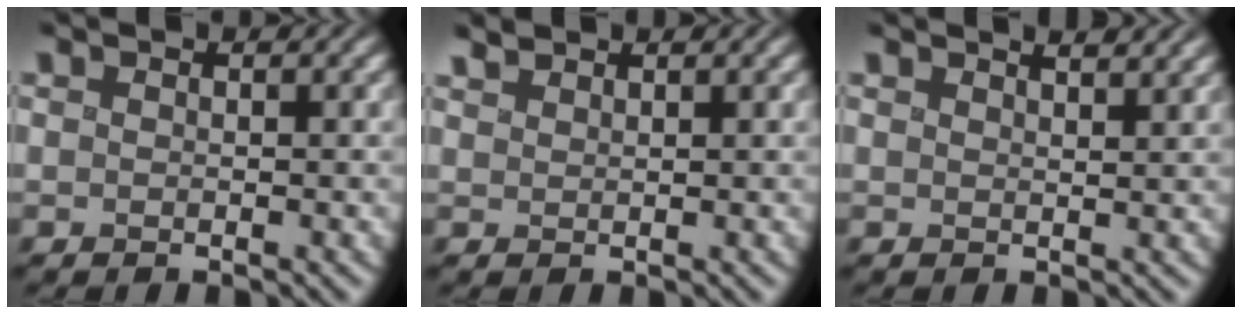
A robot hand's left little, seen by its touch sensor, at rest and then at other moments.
{"total": 1.1, "force": [1.1, 0.0, 0.0], "torque": [0.000, 0.006, 0.023]}
{"total": 2.4, "force": [2.1, 0.5, 1.1], "torque": [0.000, 0.007, 0.016]}